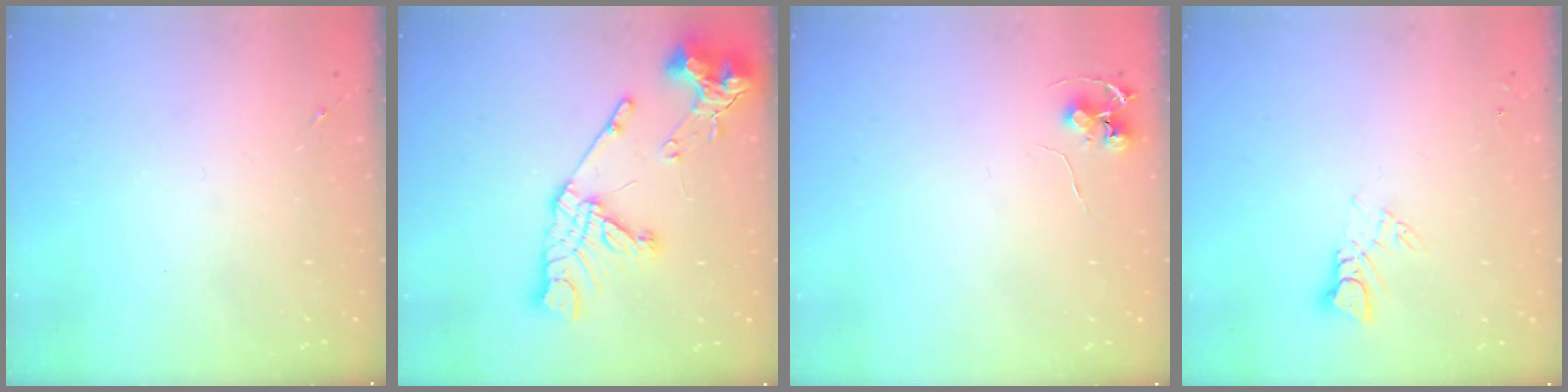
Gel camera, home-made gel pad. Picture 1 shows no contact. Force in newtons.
{"total": 21.3, "press": 21.2, "slide": 2.3}
{"total": 5.6, "press": 5.6, "slide": 0.5}
{"total": 4.6, "press": 4.6, "slide": 0.1}